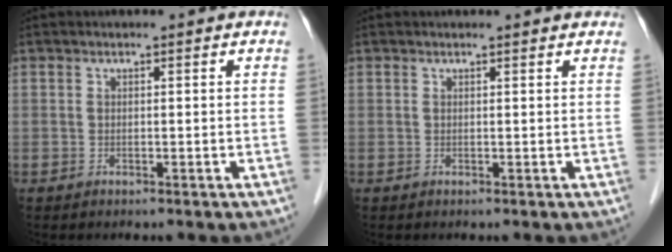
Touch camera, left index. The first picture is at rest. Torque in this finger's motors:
{"motor_torque": [0.19, -0.13, -0.06, -0.01]}